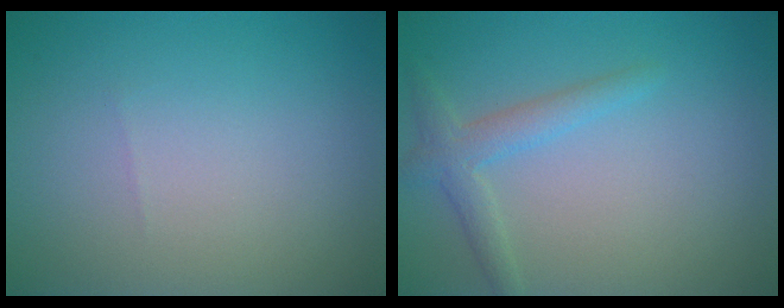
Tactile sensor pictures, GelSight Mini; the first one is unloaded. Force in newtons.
{"total": 2.3, "press": 2.3, "slide": 0.2}